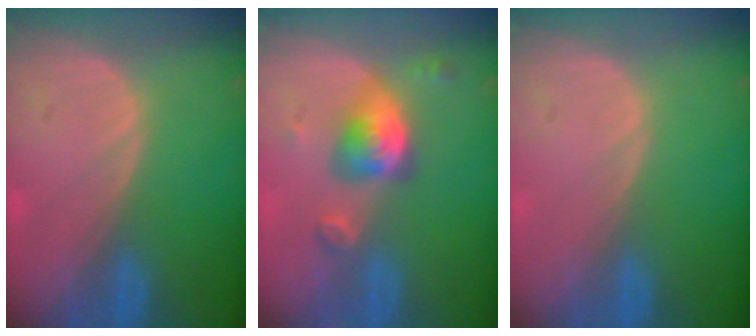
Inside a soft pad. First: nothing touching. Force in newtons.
{"total": 5.4, "press": 5.4, "slide": 0.5}
{"total": 0.0}